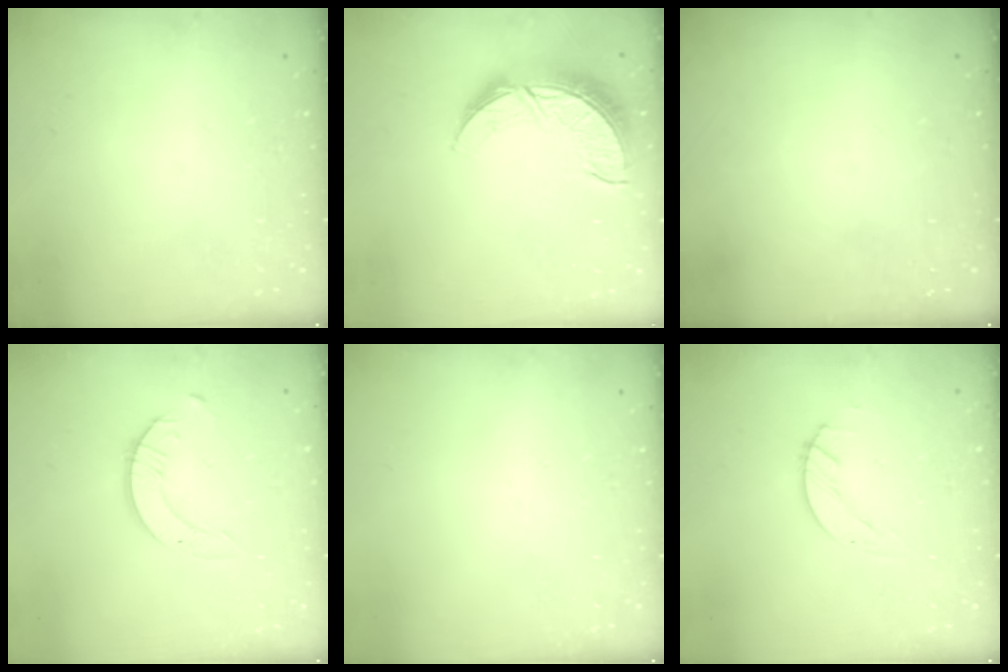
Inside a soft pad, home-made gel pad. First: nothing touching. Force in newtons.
{"total": 11.4, "press": 11.4, "slide": 0.8}
{"total": 0.0}
{"total": 3.3, "press": 3.3, "slide": 0.3}
{"total": 0.0}
{"total": 1.5, "press": 1.4, "slide": 0.1}